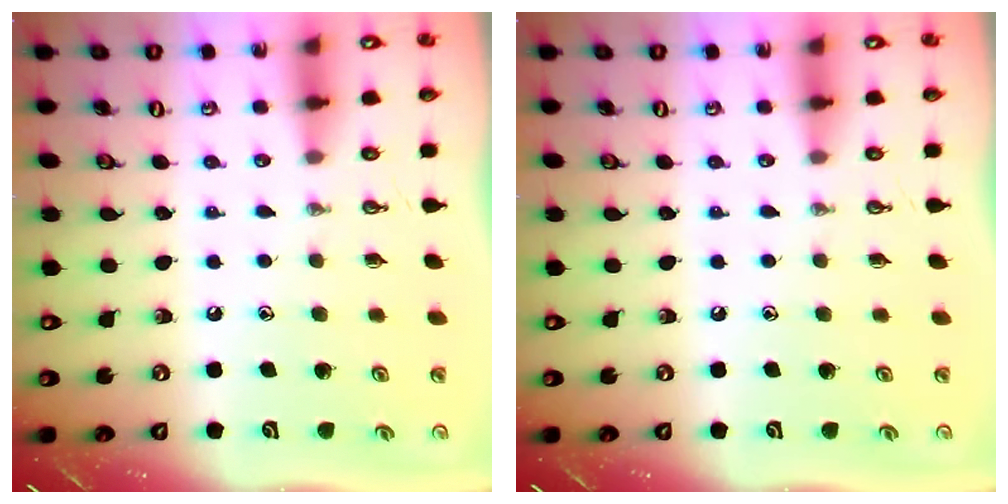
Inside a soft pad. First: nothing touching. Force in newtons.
{"total": 0.0}